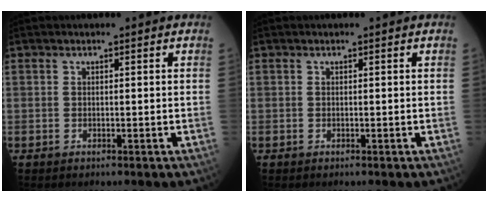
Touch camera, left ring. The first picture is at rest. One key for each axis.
{"total": 0.0}